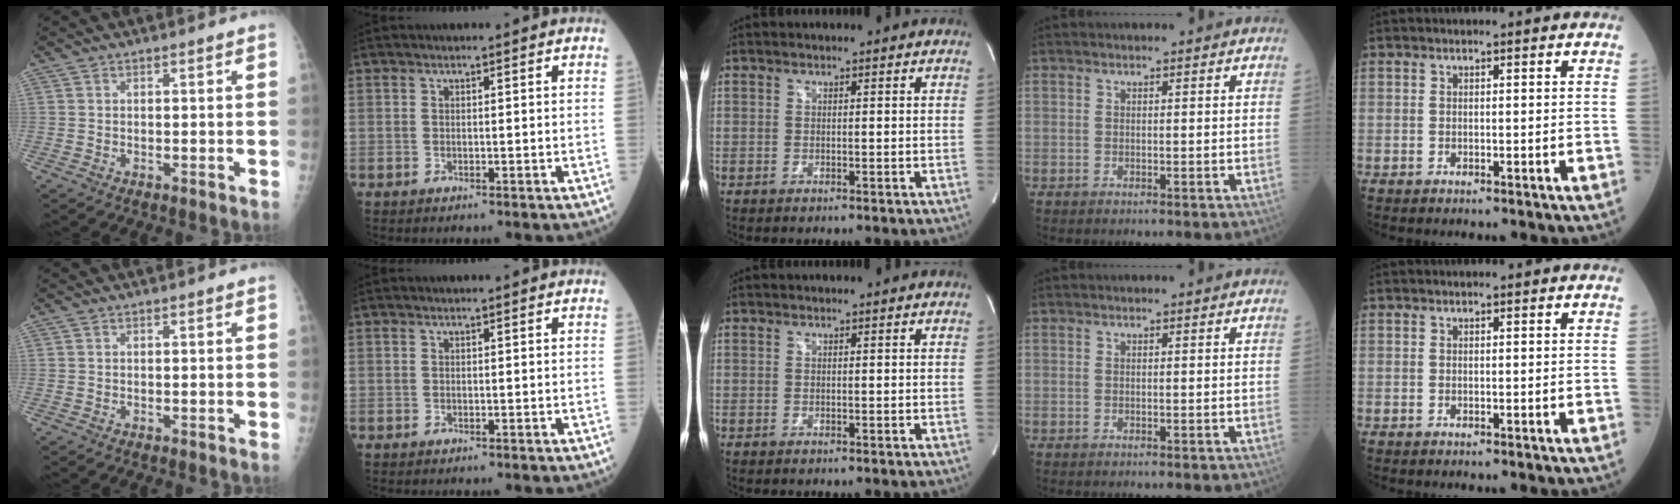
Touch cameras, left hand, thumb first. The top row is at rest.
{}